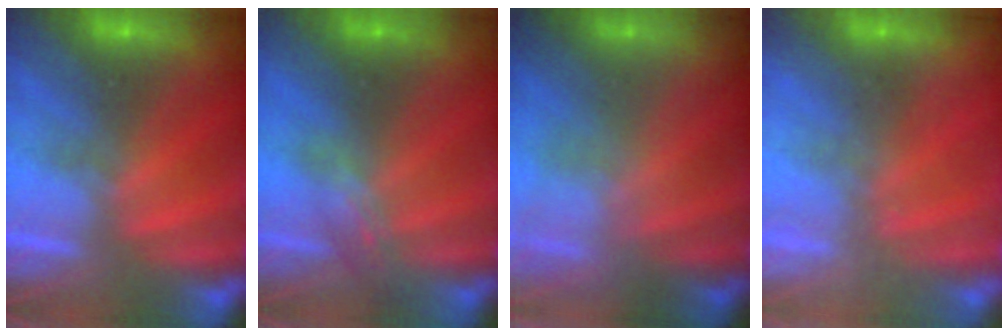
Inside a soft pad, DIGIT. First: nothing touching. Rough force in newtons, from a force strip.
{"total": 2.4}
{"total": 2.3}
{"total": 2.2}